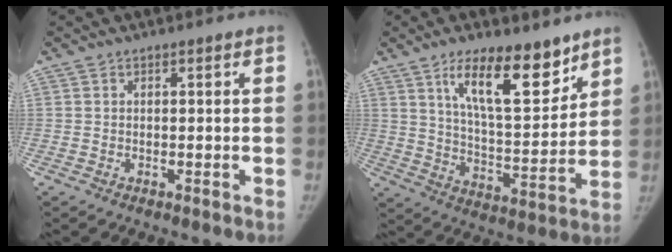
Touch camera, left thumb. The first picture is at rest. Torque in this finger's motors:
{"motor_torque": [1.60, 1.60, 0.93, -0.63, 0.06]}